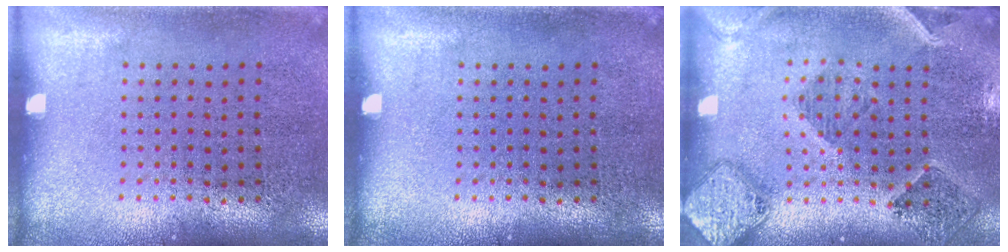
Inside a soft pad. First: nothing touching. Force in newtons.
{"total": 0.0}
{"total": 1.5, "press": 1.5, "slide": 0.2}